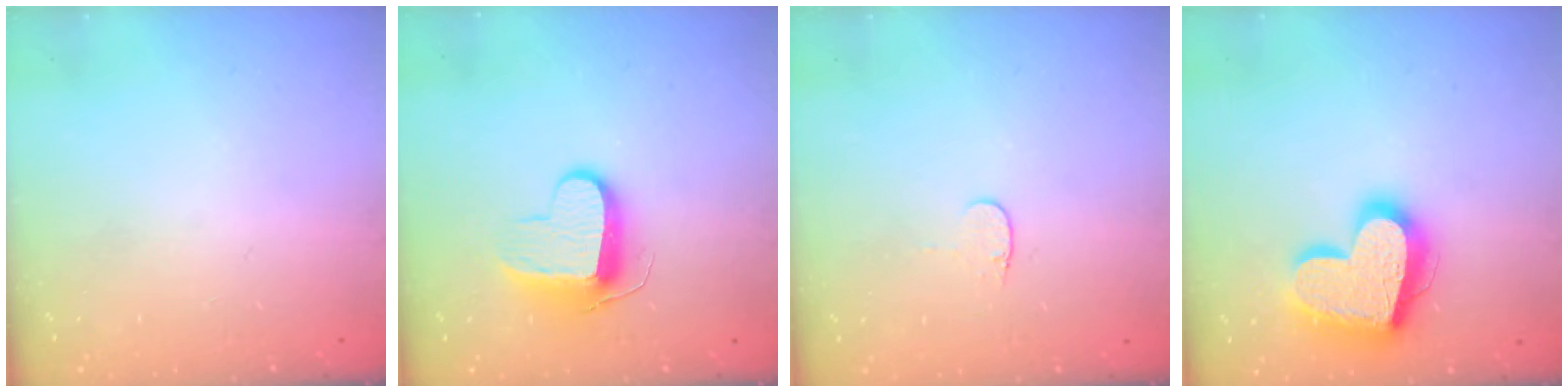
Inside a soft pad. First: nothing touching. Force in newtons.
{"total": 9.8, "press": 9.8, "slide": 0.1}
{"total": 3.4, "press": 3.3, "slide": 0.4}
{"total": 20.5, "press": 20.4, "slide": 1.7}